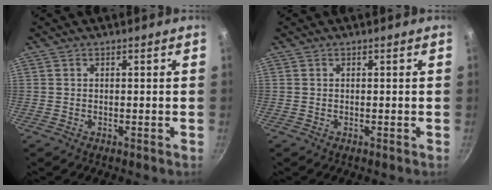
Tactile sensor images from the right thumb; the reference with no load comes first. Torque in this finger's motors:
{"motor_torque": [0.00, 0.00, 0.00, 0.00, 0.00]}